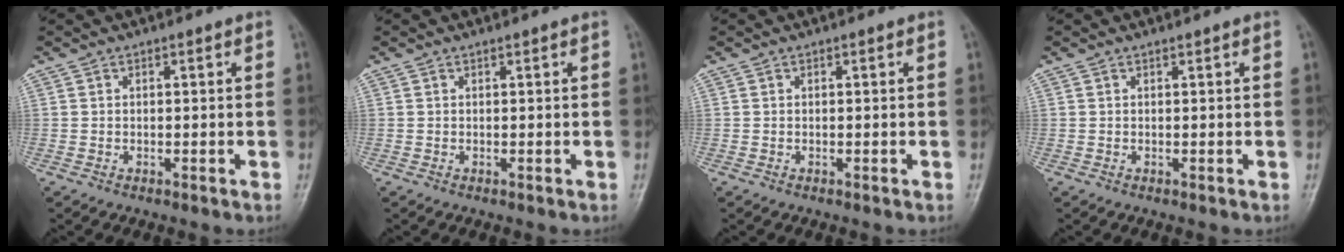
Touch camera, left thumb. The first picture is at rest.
{"total": 0.0}
{"total": 0.0}
{"total": 0.0}